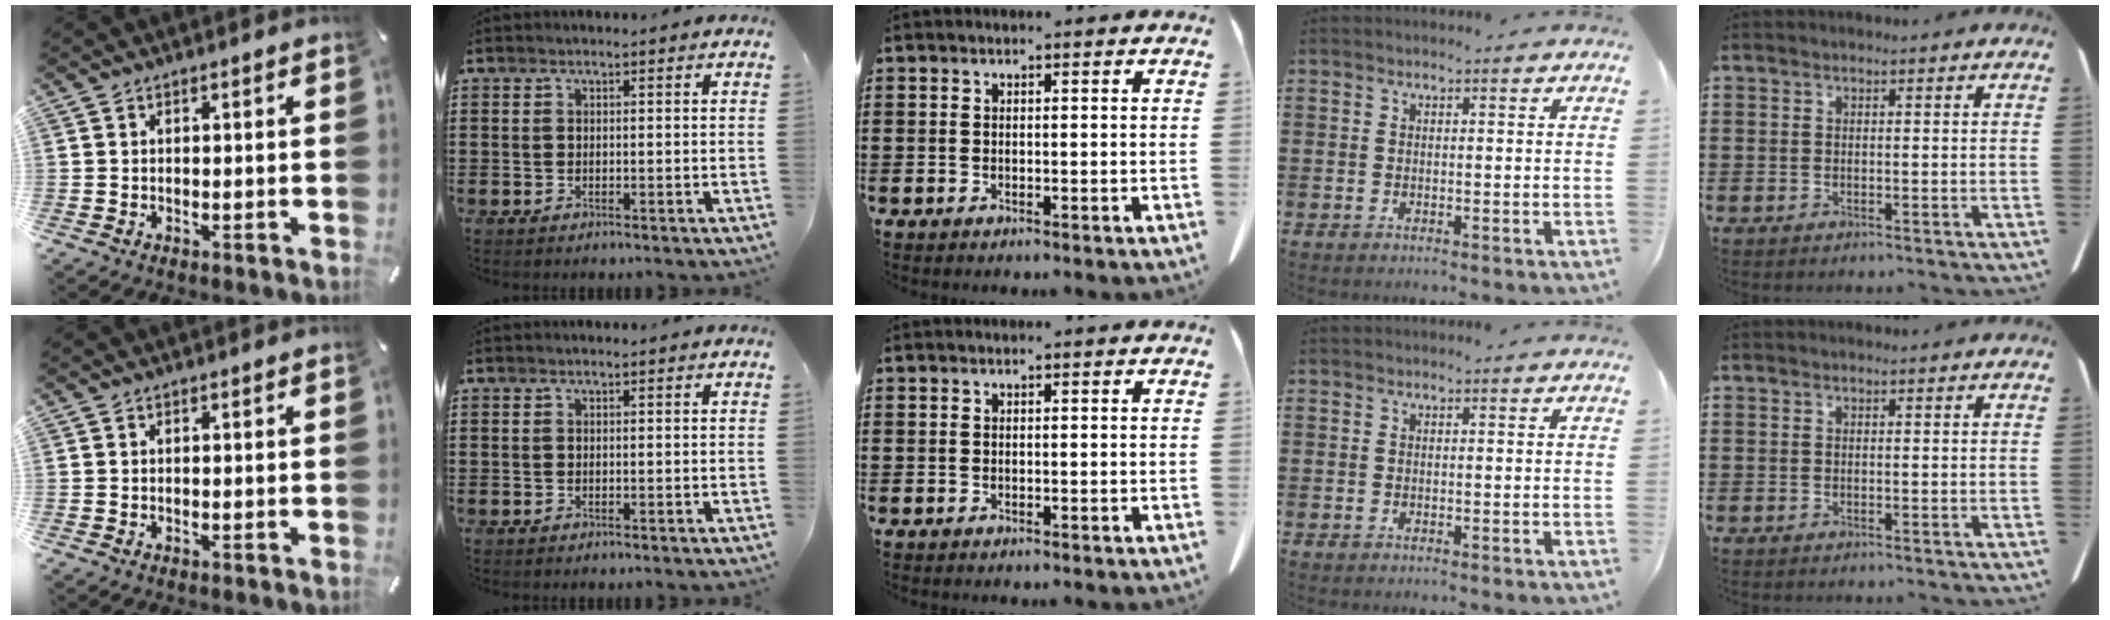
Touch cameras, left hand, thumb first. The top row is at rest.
{}